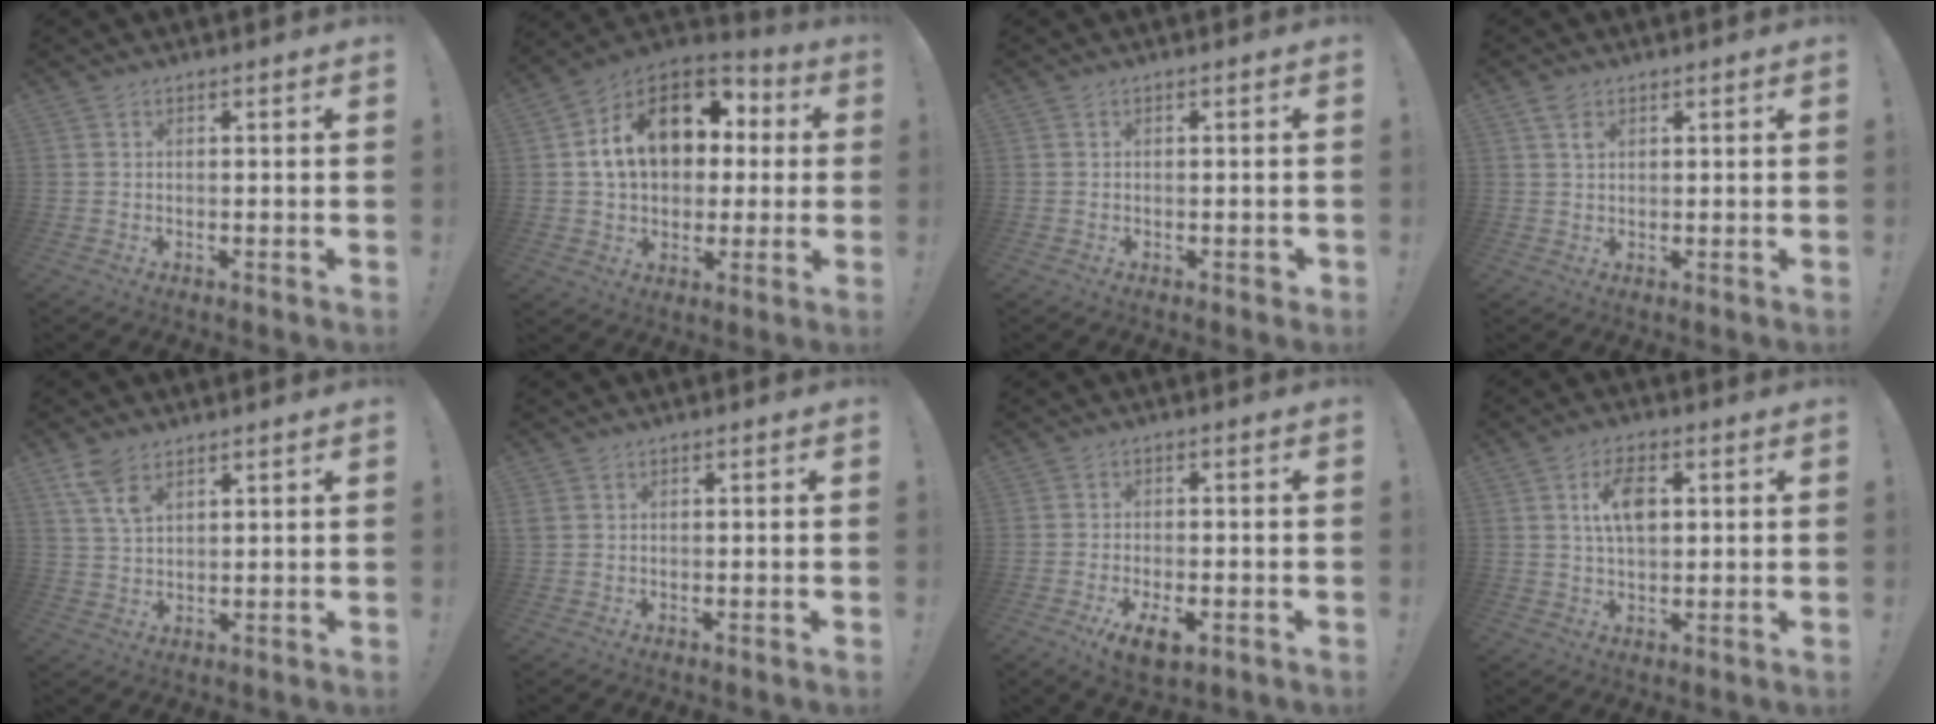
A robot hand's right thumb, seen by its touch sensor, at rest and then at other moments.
{"total": 18.5, "force": [5.1, 13.1, 12.0], "torque": [-0.174, -0.004, 0.103]}
{"total": 1.1, "force": [-0.3, 0.7, 0.7], "torque": [-0.012, 0.004, -0.004]}
{"total": 2.3, "force": [1.4, 1.4, 1.3], "torque": [-0.014, -0.004, 0.023]}
{"total": 6.9, "force": [4.3, 3.4, 4.3], "torque": [-0.079, -0.017, 0.082]}
{"total": 0.8, "force": [0.2, 0.7, 0.5], "torque": [-0.010, 0.003, 0.004]}
{"total": 6.9, "force": [-2.9, 2.9, 5.6], "torque": [-0.089, 0.008, -0.047]}
{"total": 8.4, "force": [2.1, 4.6, 6.7], "torque": [-0.100, 0.001, 0.034]}